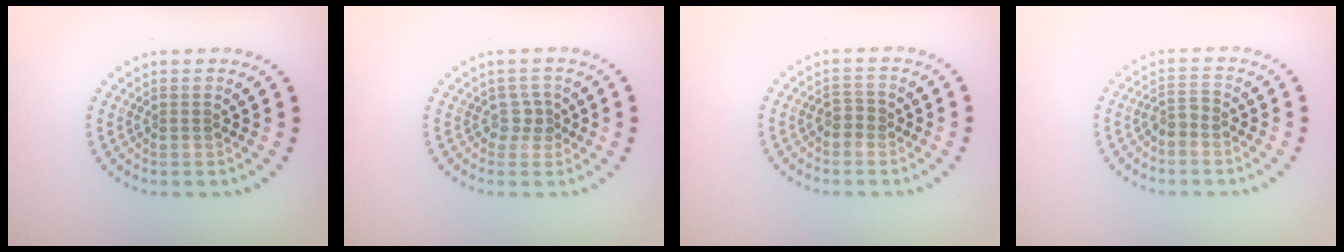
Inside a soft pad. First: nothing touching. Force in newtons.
{"total": 1.5, "press": 1.1, "slide": 1.1}
{"total": 0.8, "press": 0.6, "slide": 0.6}
{"total": 1.6, "press": 1.4, "slide": 0.8}